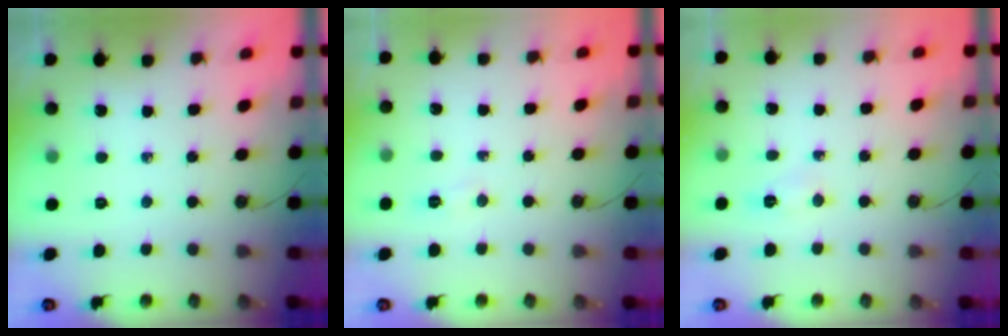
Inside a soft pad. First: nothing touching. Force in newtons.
{"total": 5.1, "press": 4.4, "slide": 2.5}
{"total": 4.6, "press": 3.9, "slide": 2.6}